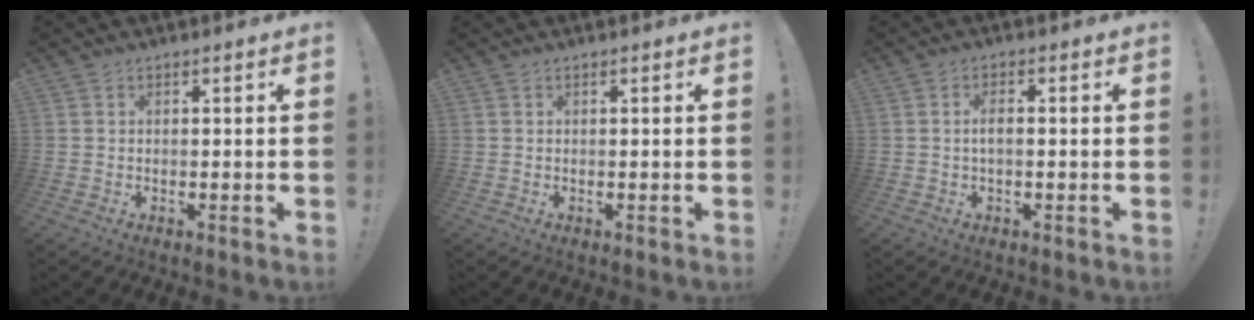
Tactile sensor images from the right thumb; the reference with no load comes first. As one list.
[{"total": 0.0}, {"total": 3.1, "force": [-0.4, 0.9, 2.9], "torque": [-0.054, 0.001, -0.011]}]